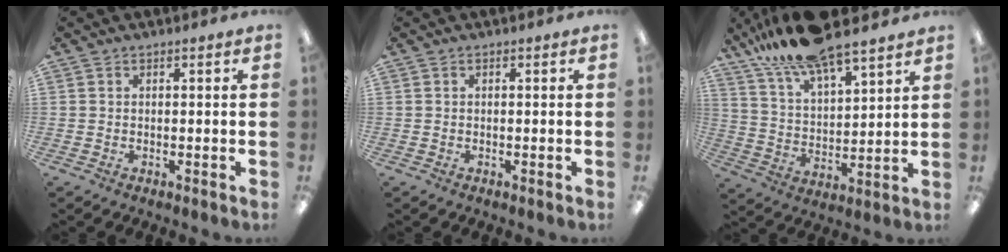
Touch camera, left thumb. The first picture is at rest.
{"total": 0.0}
{"total": 15.6, "force": [13.4, 3.5, 7.3], "torque": [-0.153, -0.078, 0.237]}